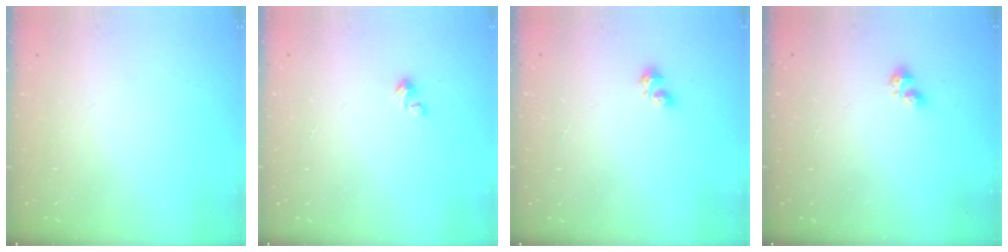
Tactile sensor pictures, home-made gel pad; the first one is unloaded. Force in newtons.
{"total": 1.5, "press": 1.5, "slide": 0.1}
{"total": 2.1, "press": 2.0, "slide": 0.8}
{"total": 2.3, "press": 2.2, "slide": 0.6}